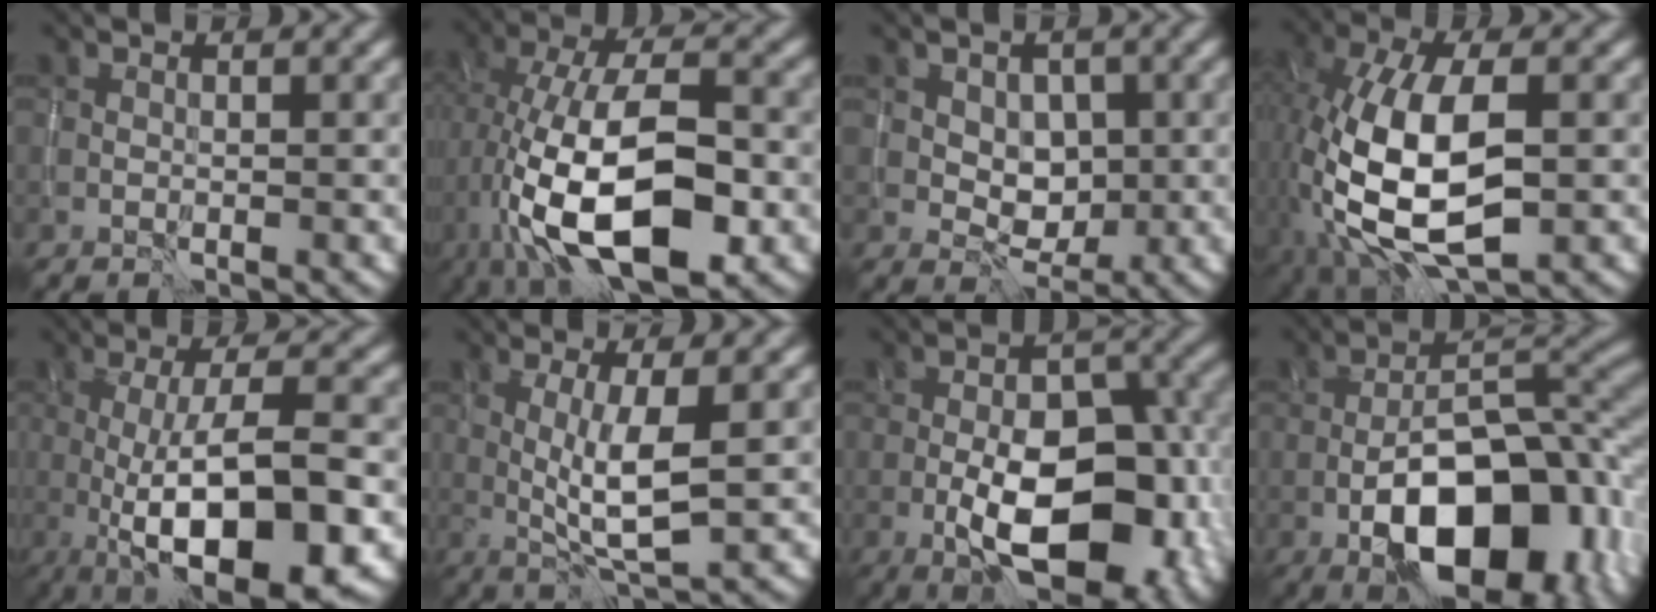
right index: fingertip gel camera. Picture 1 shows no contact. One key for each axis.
{"total": 14.4, "fx": -4.2, "fy": 6.4, "fz": 12.2, "tx": -0.218, "ty": 0.007, "tz": -0.080}
{"total": 3.1, "fx": 0.4, "fy": 2.5, "fz": 1.8, "tx": -0.022, "ty": -0.003, "tz": 0.006}
{"total": 12.0, "fx": -1.5, "fy": 6.6, "fz": 9.9, "tx": -0.220, "ty": -0.013, "tz": -0.023}
{"total": 11.6, "fx": -2.8, "fy": 3.6, "fz": 10.6, "tx": -0.165, "ty": -0.003, "tz": -0.042}
{"total": 5.2, "fx": 0.0, "fy": 1.1, "fz": 5.1, "tx": -0.098, "ty": -0.005, "tz": 0.002}
{"total": 11.8, "fx": -4.0, "fy": 5.8, "fz": 9.5, "tx": -0.149, "ty": -0.001, "tz": -0.066}
{"total": 13.8, "fx": -5.8, "fy": 6.4, "fz": 10.7, "tx": -0.147, "ty": 0.006, "tz": -0.102}